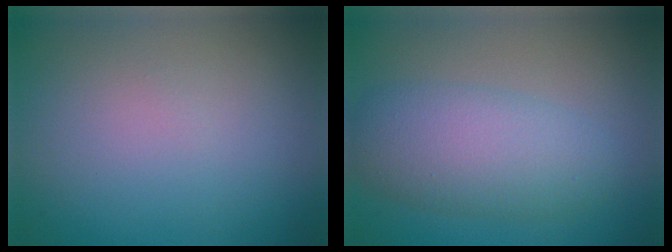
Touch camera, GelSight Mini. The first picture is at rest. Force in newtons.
{"total": 5.4, "press": 5.4, "slide": 0.1}